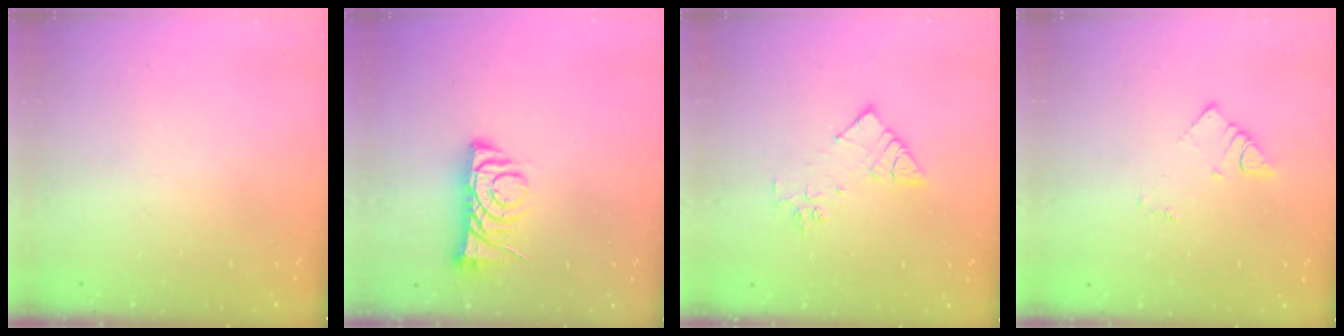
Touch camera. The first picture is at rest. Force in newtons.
{"total": 7.6, "press": 7.5, "slide": 1.0}
{"total": 8.8, "press": 8.8, "slide": 0.7}
{"total": 2.7, "press": 2.7, "slide": 0.4}